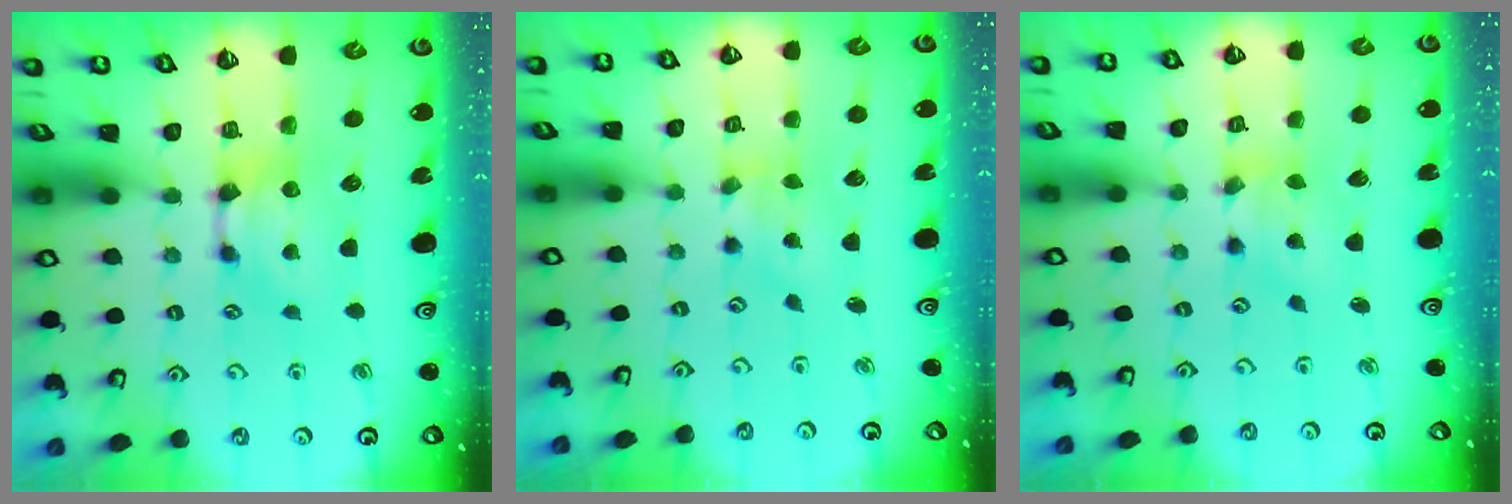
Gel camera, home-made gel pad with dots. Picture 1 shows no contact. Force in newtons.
{"total": 1.7, "press": 1.3, "slide": 1.1}
{"total": 2.0, "press": 1.3, "slide": 1.5}